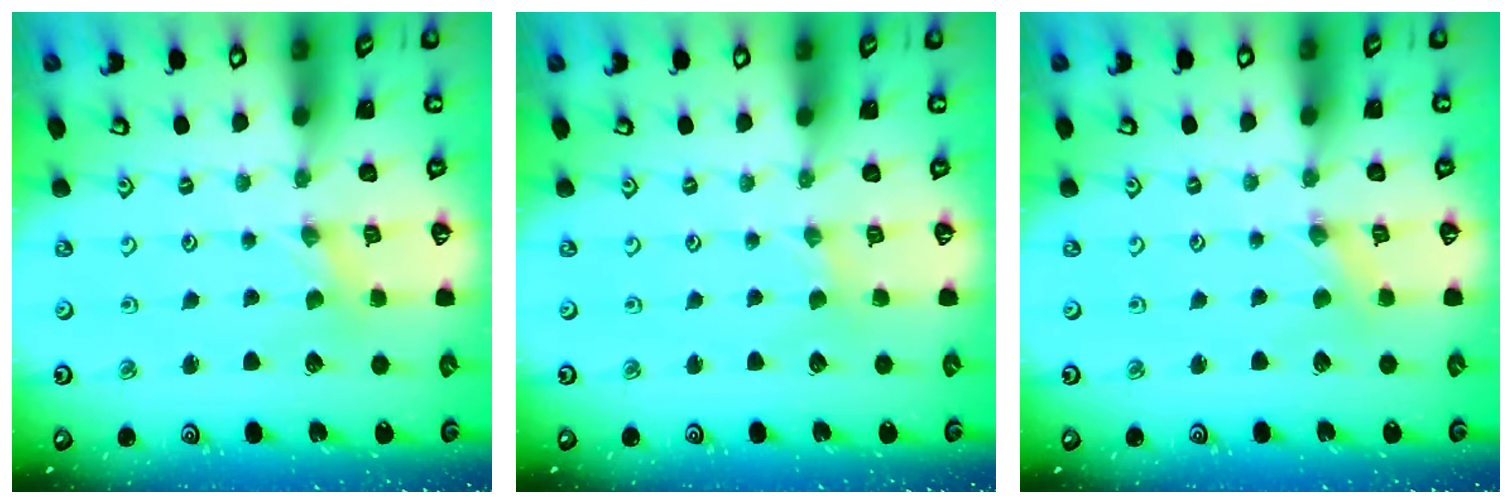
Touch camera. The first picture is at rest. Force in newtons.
{"total": 0.0}
{"total": 0.0}